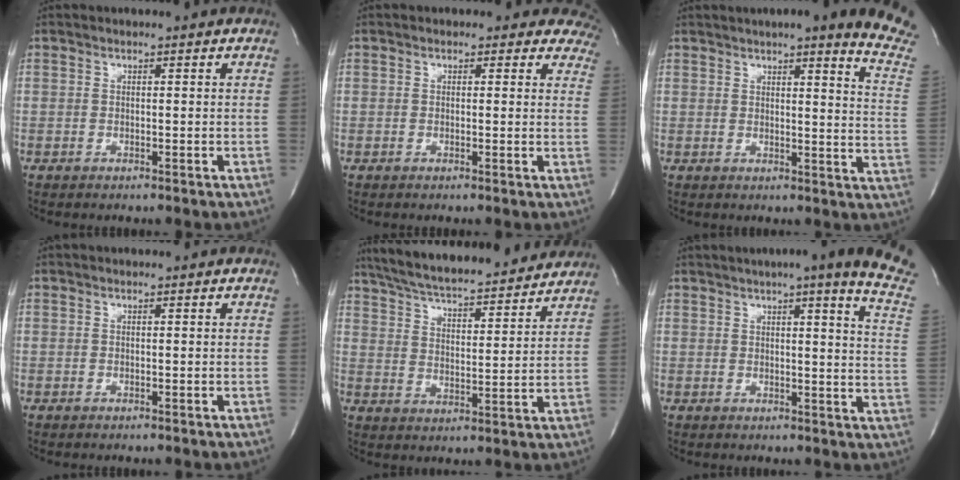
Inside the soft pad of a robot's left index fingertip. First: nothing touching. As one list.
[{"total": 6.6, "force": [5.7, 3.4, 0.3], "torque": [0.044, -0.011, 0.021]}, {"total": 17.0, "force": [14.6, 0.3, 8.7], "torque": [-0.104, -0.058, 0.151]}, {"total": 0.0}, {"total": 21.2, "force": [19.4, 3.1, 8.2], "torque": [-0.142, 0.014, 0.279]}, {"total": 16.8, "force": [12.8, -0.1, 10.9], "torque": [-0.145, -0.039, 0.131]}]